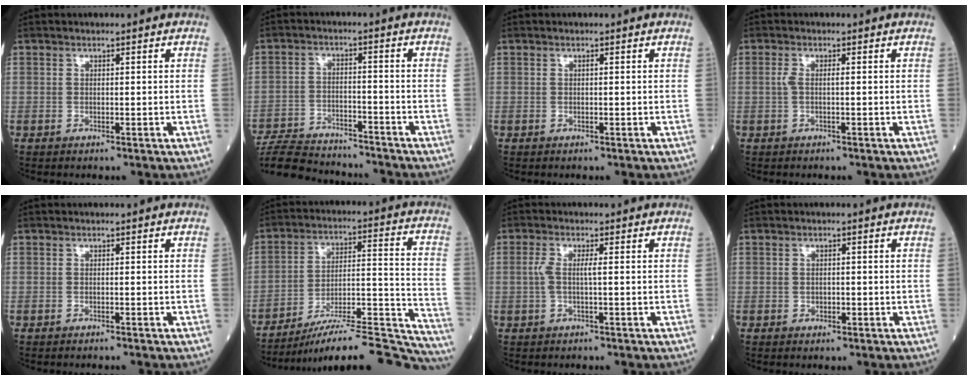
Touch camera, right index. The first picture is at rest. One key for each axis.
{"total": 13.3, "fx": -12.6, "fy": 2.2, "fz": 3.4, "tx": -0.067, "ty": 0.007, "tz": -0.198}
{"total": 0.0}
{"total": 1.3, "fx": 0.0, "fy": 0.2, "fz": 1.3, "tx": -0.028, "ty": 0.001, "tz": -0.001}
{"total": 1.1, "fx": -1.0, "fy": -0.2, "fz": 0.4, "tx": -0.005, "ty": 0.001, "tz": -0.011}
{"total": 22.7, "fx": -21.2, "fy": 0.4, "fz": 8.2, "tx": -0.071, "ty": 0.020, "tz": -0.308}
{"total": 2.4, "fx": 0.0, "fy": 0.1, "fz": 2.4, "tx": -0.054, "ty": 0.003, "tz": 0.000}
{"total": 0.9, "fx": -0.2, "fy": 0.8, "fz": 0.4, "tx": -0.007, "ty": 0.002, "tz": 0.000}